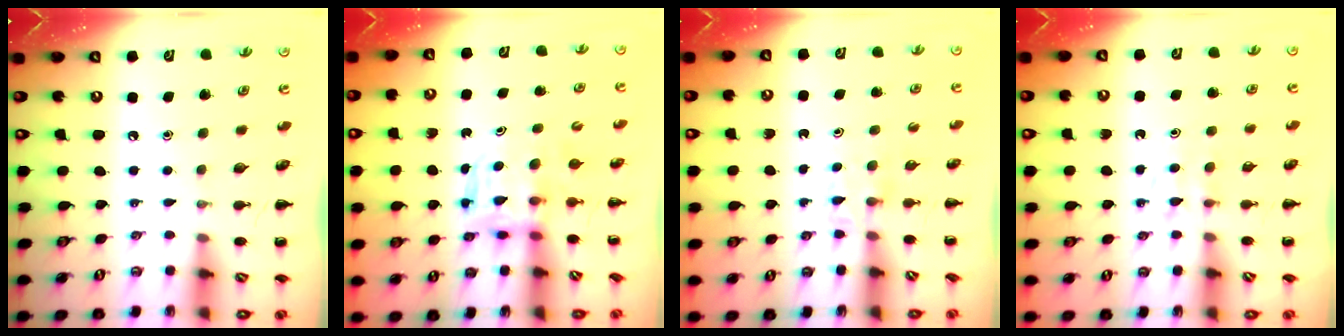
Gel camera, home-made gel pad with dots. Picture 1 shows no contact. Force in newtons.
{"total": 3.6, "press": 3.6, "slide": 0.2}
{"total": 2.4, "press": 2.3, "slide": 0.9}
{"total": 4.1, "press": 3.8, "slide": 1.5}